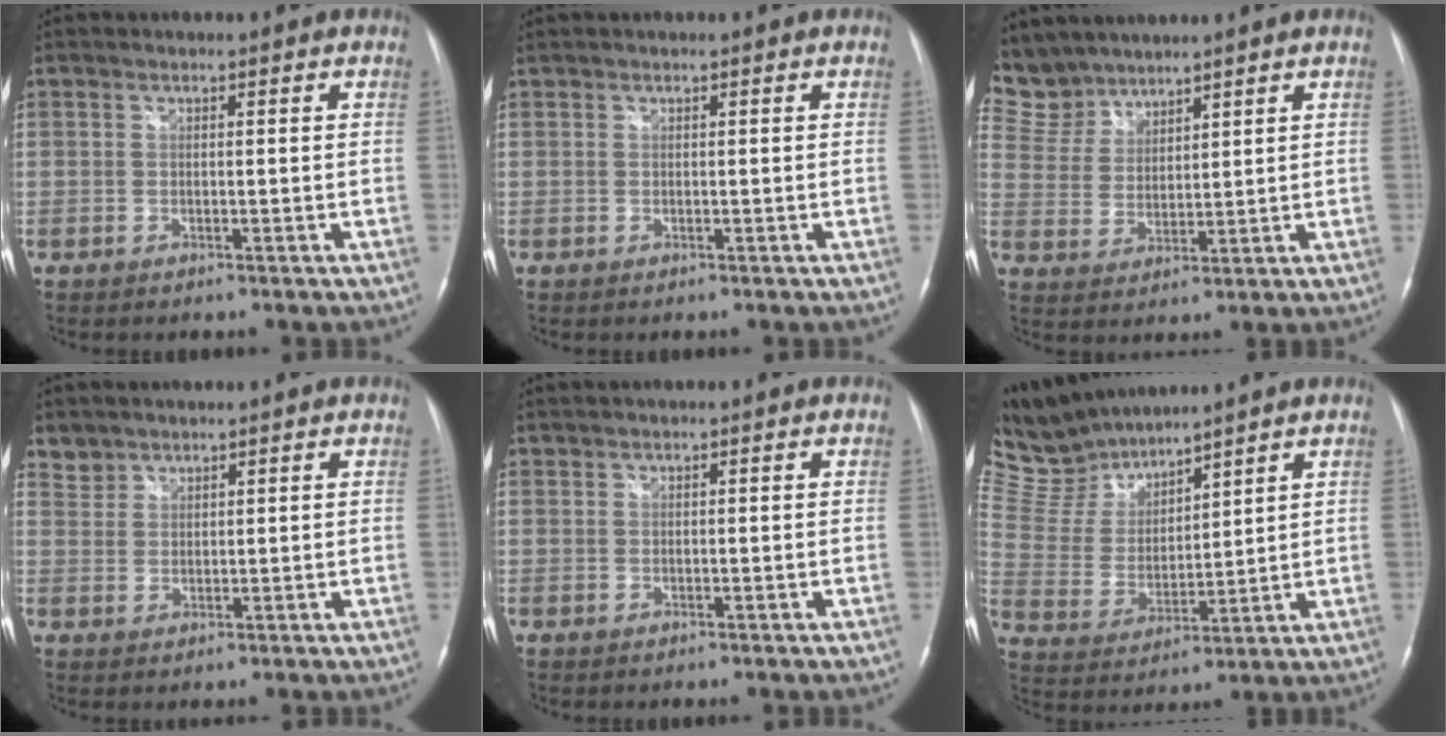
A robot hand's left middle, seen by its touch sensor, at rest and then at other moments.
{"total": 0.0}
{"total": 7.7, "force": [7.1, 2.9, -0.1], "torque": [-0.005, 0.011, 0.158]}
{"total": 2.5, "force": [2.2, 1.3, -0.4], "torque": [0.013, 0.008, 0.040]}
{"total": 0.6, "force": [0.6, 0.0, 0.1], "torque": [-0.006, 0.011, 0.017]}
{"total": 10.3, "force": [10.0, 1.9, 1.3], "torque": [-0.051, 0.011, 0.219]}